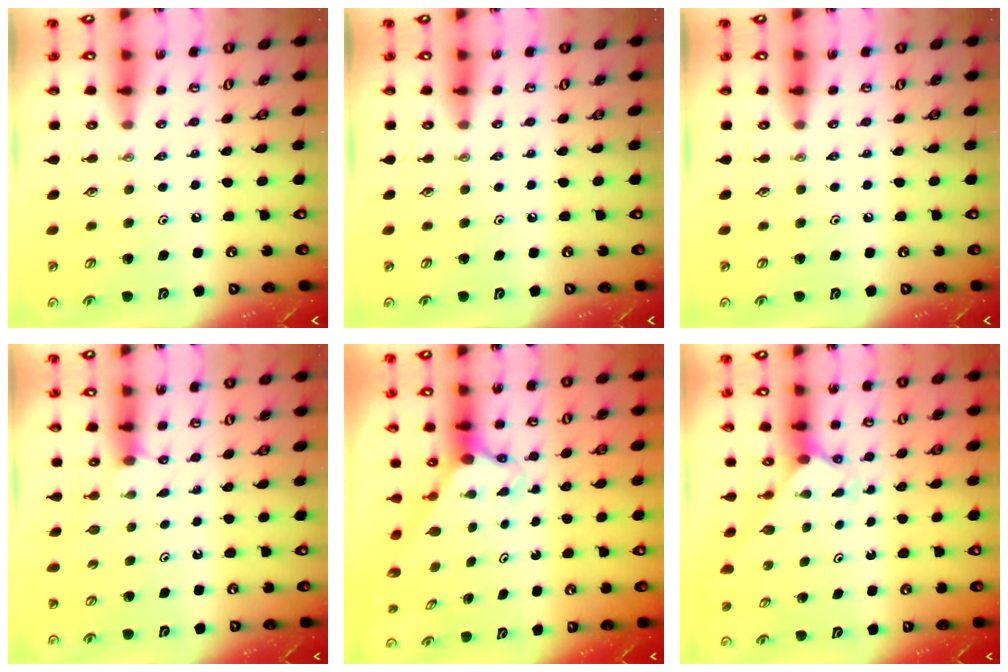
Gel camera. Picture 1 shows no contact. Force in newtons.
{"total": 0.0}
{"total": 0.0}
{"total": 3.9, "press": 3.9, "slide": 0.3}
{"total": 2.7, "press": 2.7, "slide": 0.2}
{"total": 1.9, "press": 1.9, "slide": 0.2}